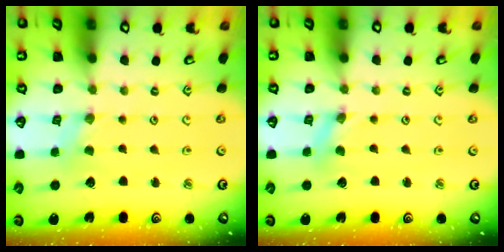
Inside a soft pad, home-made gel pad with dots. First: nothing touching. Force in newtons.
{"total": 1.3, "press": 1.3, "slide": 0.3}